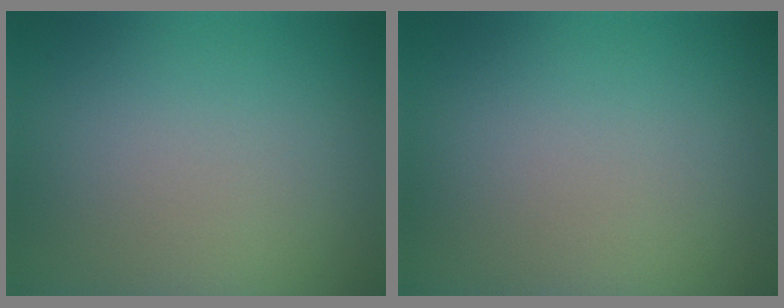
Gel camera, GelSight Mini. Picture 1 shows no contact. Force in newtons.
{"total": 0.0}